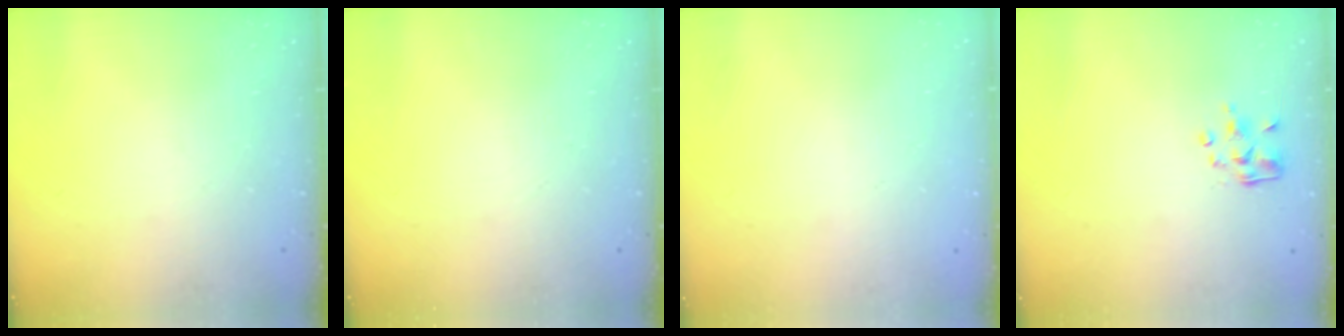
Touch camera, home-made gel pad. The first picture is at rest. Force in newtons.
{"total": 0.0}
{"total": 1.8, "press": 1.8, "slide": 0.2}
{"total": 2.5, "press": 2.5, "slide": 0.2}